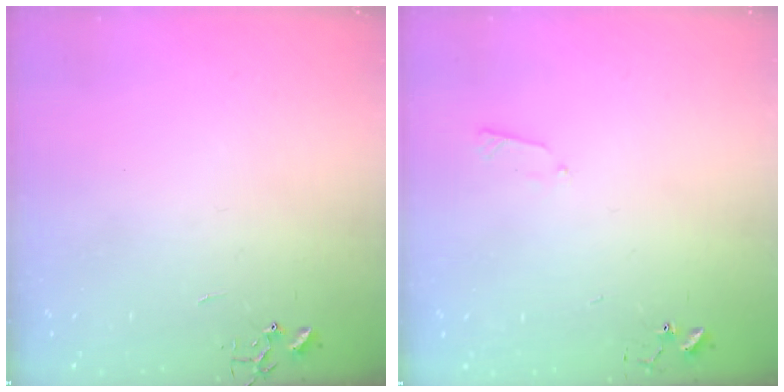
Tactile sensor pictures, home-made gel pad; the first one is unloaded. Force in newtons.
{"total": 4.1, "press": 4.0, "slide": 0.6}